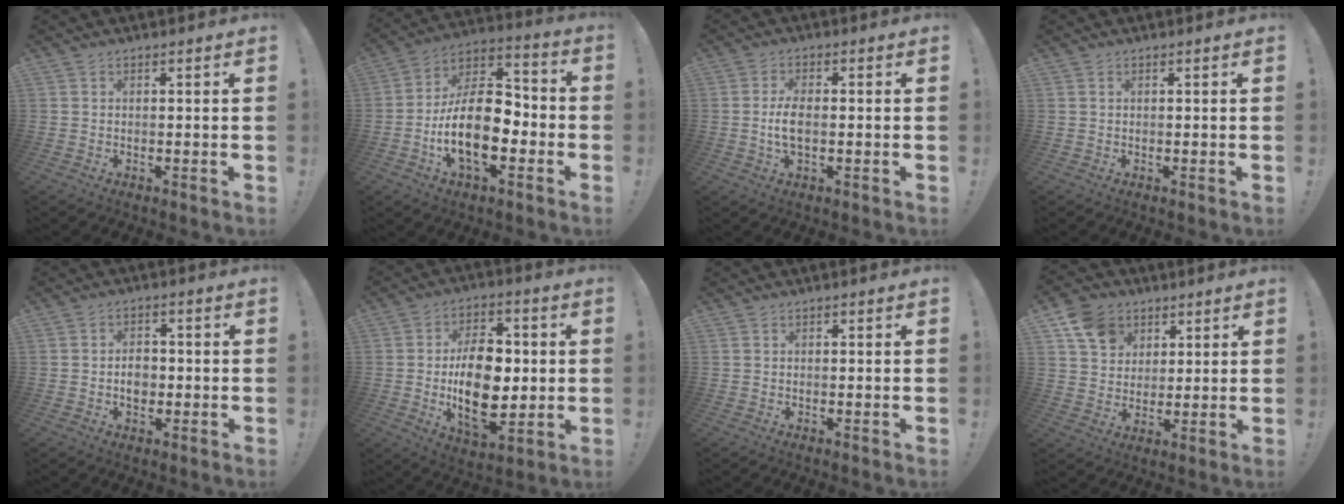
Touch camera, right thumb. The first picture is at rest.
{"total": 19.4, "force": [-4.8, 10.3, 15.8], "torque": [-0.289, 0.011, -0.079]}
{"total": 5.6, "force": [-0.6, 2.3, 5.1], "torque": [-0.102, -0.004, -0.013]}
{"total": 0.0}
{"total": 4.8, "force": [-0.9, 3.7, 3.0], "torque": [-0.033, 0.001, -0.017]}
{"total": 19.1, "force": [-0.6, 11.4, 15.3], "torque": [-0.256, -0.009, -0.010]}
{"total": 0.0}
{"total": 11.1, "force": [5.6, 8.6, 4.1], "torque": [-0.065, -0.024, 0.113]}